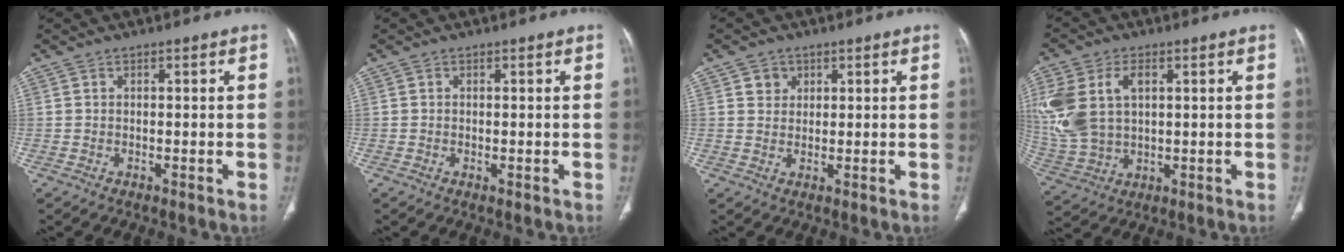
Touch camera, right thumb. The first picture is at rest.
{"total": 0.6, "force": [-0.1, 0.2, 0.5], "torque": [-0.013, -0.004, -0.001]}
{"total": 2.8, "force": [1.3, 2.4, 0.7], "torque": [0.004, -0.007, 0.020]}
{"total": 15.7, "force": [3.7, 10.2, 11.3], "torque": [-0.270, 0.004, 0.085]}